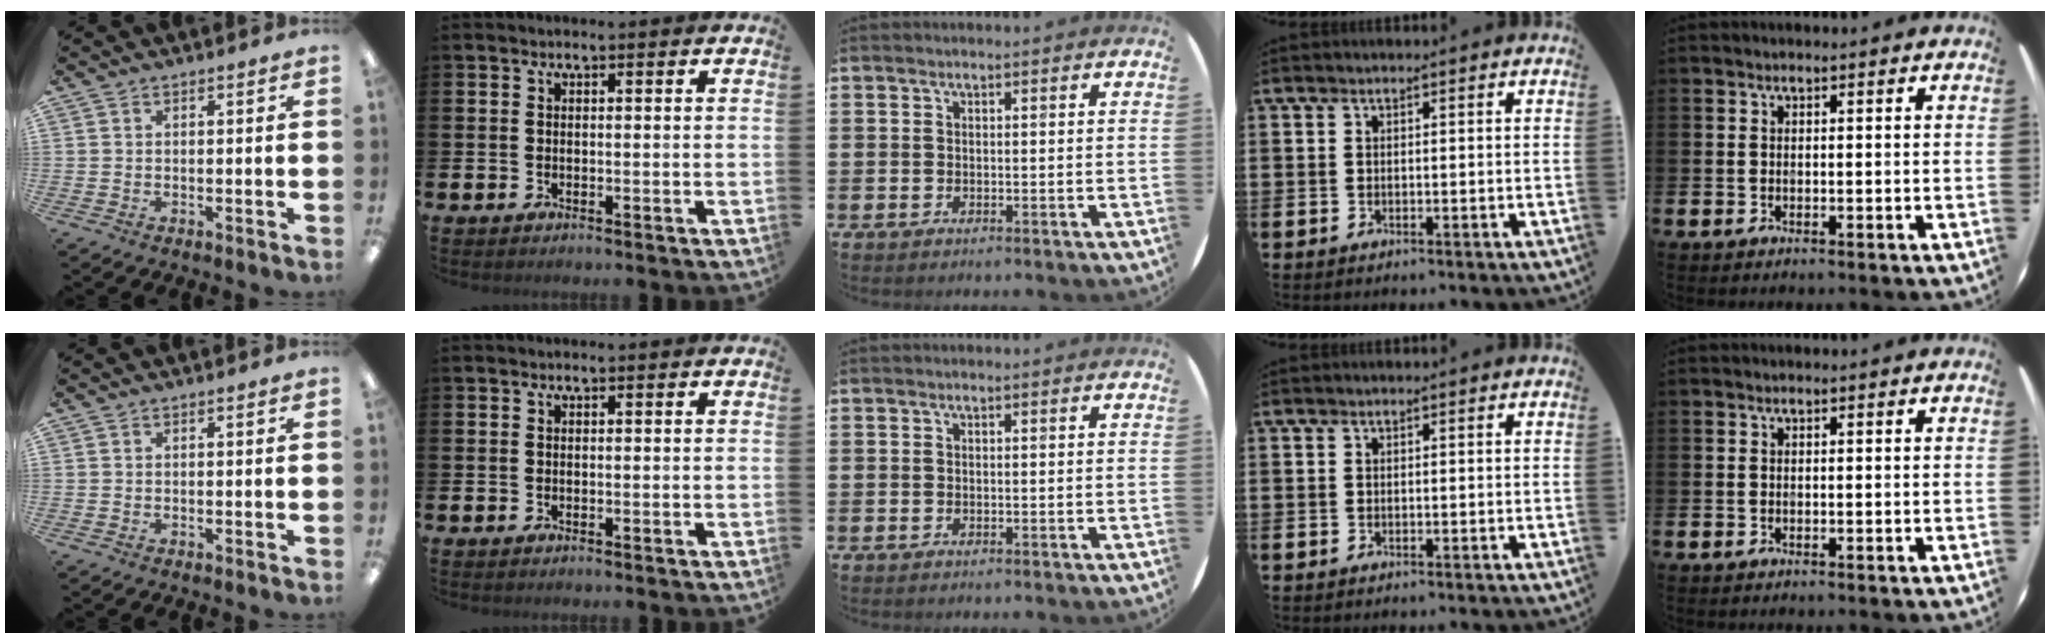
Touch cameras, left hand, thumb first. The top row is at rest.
{}